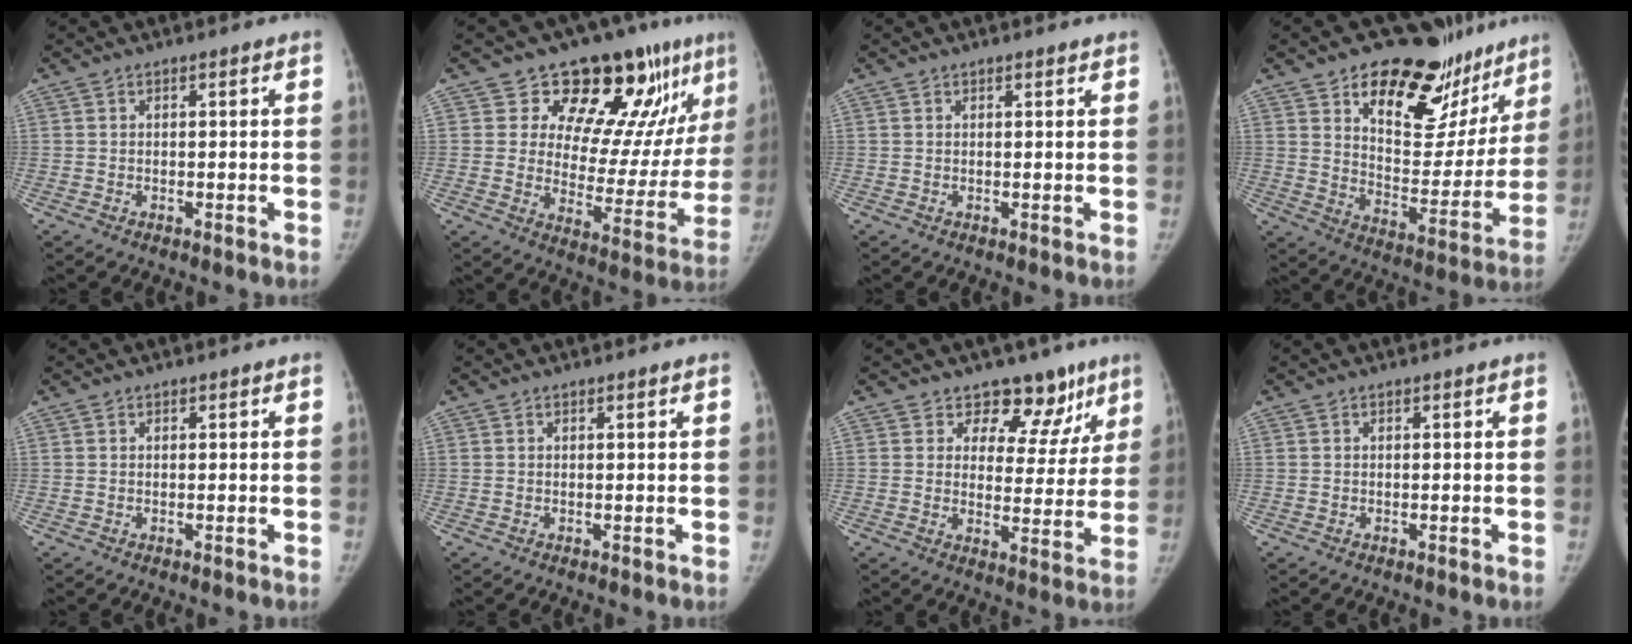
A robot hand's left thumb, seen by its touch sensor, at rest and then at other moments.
{"total": 19.3, "force": [12.5, 8.9, 11.8], "torque": [-0.090, -0.074, 0.173]}
{"total": 0.9, "force": [0.8, 0.3, 0.4], "torque": [-0.002, -0.002, 0.010]}
{"total": 24.9, "force": [16.7, 13.1, 13.0], "torque": [-0.120, -0.089, 0.242]}
{"total": 0.0}
{"total": 0.0}
{"total": 11.4, "force": [8.1, 7.3, 3.3], "torque": [0.018, -0.040, 0.096]}
{"total": 0.0}